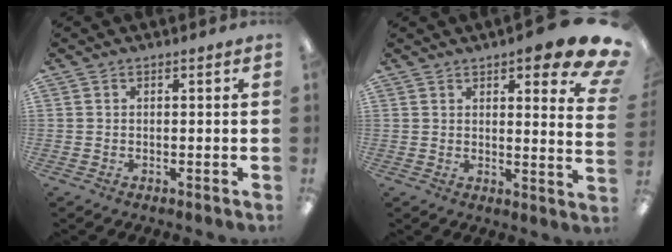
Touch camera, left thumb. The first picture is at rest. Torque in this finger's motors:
{"motor_torque": [0.50, 0.48, 1.43, -1.34, 0.17]}